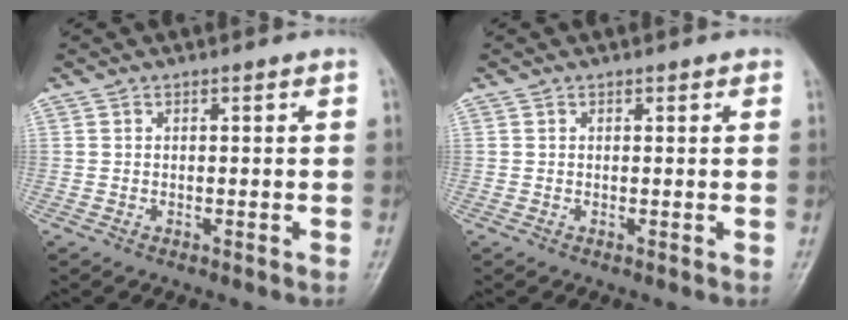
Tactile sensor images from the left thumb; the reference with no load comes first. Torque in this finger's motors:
{"motor_torque": [-0.12, 0.02, -0.30, 0.12, -0.02]}